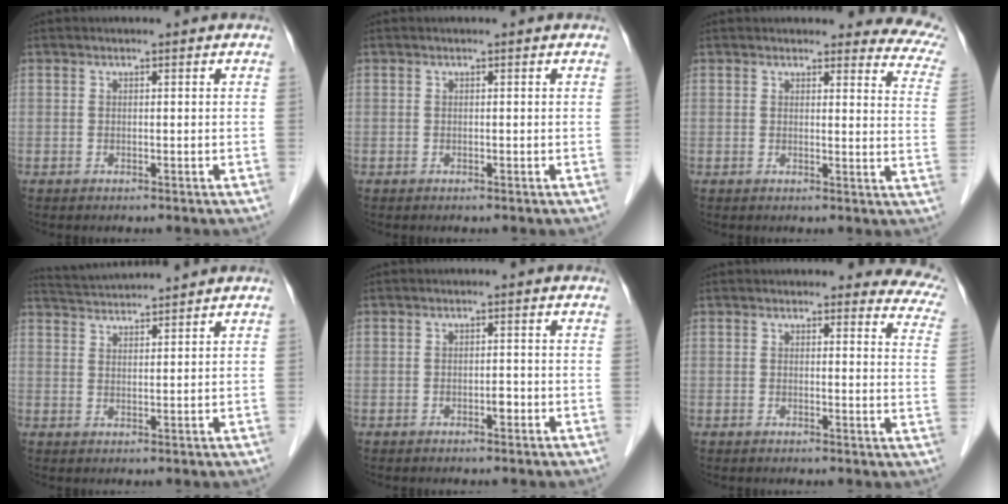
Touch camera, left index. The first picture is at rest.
{"total": 0.0}
{"total": 10.9, "force": [10.1, 2.7, 3.0], "torque": [0.006, -0.050, 0.071]}
{"total": 6.2, "force": [6.0, -1.0, 1.0], "torque": [-0.026, 0.025, 0.104]}
{"total": 1.1, "force": [-0.6, 0.5, 0.8], "torque": [-0.013, 0.002, -0.009]}
{"total": 10.3, "force": [9.7, 2.8, 2.1], "torque": [0.025, -0.045, 0.062]}